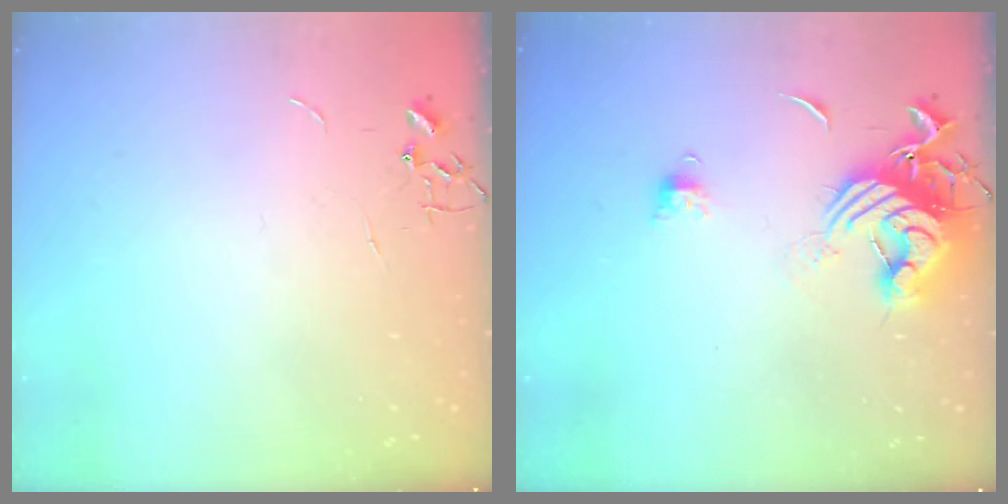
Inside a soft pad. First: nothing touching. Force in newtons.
{"total": 12.9, "press": 12.8, "slide": 1.5}